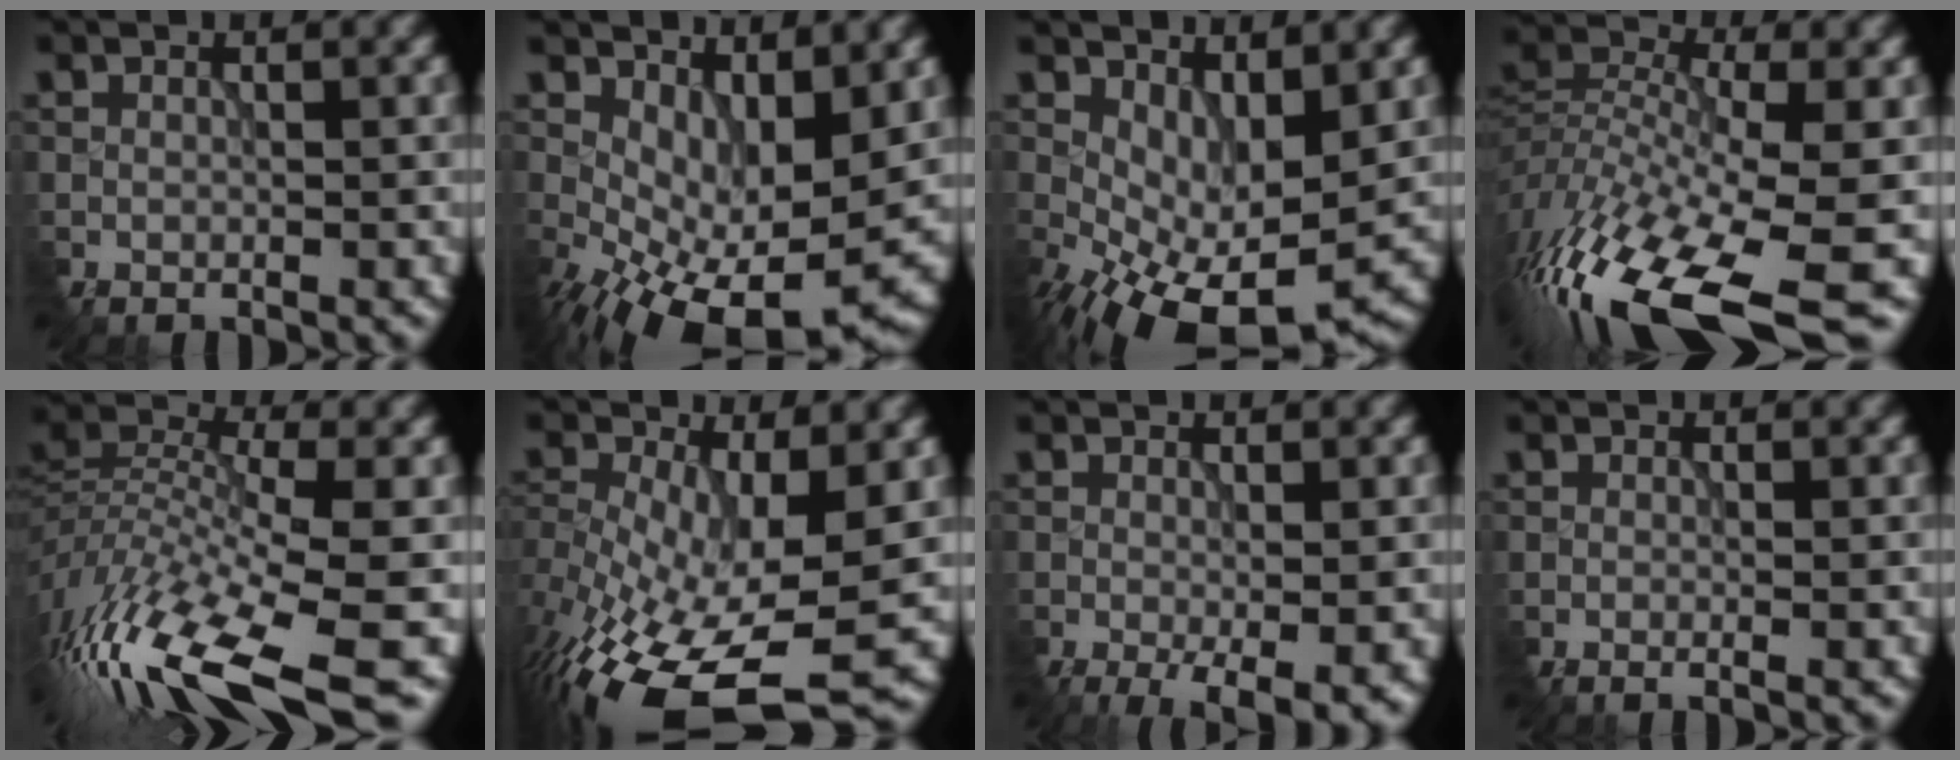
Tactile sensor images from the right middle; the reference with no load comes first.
{"total": 11.0, "force": [-2.2, 5.9, 9.0], "torque": [-0.148, -0.031, -0.016]}
{"total": 9.2, "force": [-2.1, 5.0, 7.5], "torque": [-0.144, -0.026, -0.017]}
{"total": 15.7, "force": [-9.5, 5.0, 11.5], "torque": [-0.259, -0.011, -0.158]}
{"total": 14.1, "force": [-8.4, 4.1, 10.5], "torque": [-0.230, -0.004, -0.146]}
{"total": 15.0, "force": [-6.2, 6.9, 11.7], "torque": [-0.249, -0.030, -0.091]}
{"total": 5.0, "force": [-2.3, 1.7, 4.1], "torque": [-0.072, -0.017, -0.027]}
{"total": 1.2, "force": [-0.7, 0.1, 0.9], "torque": [-0.022, -0.006, -0.013]}